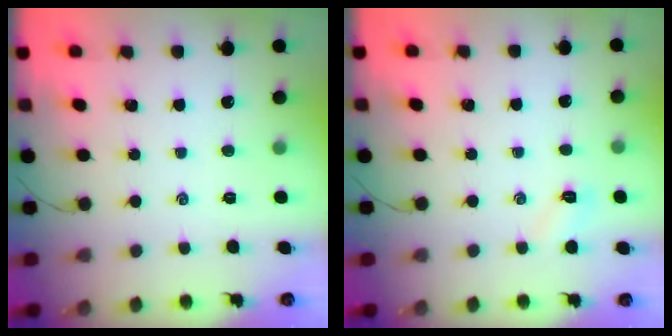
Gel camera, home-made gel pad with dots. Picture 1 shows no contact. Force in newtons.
{"total": 4.1, "press": 4.0, "slide": 0.6}